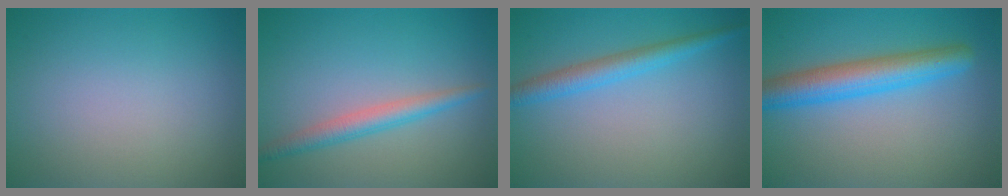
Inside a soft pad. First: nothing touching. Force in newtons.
{"total": 2.6, "press": 2.6, "slide": 0.0}
{"total": 2.8, "press": 2.8, "slide": 0.2}
{"total": 5.4, "press": 5.4, "slide": 0.1}